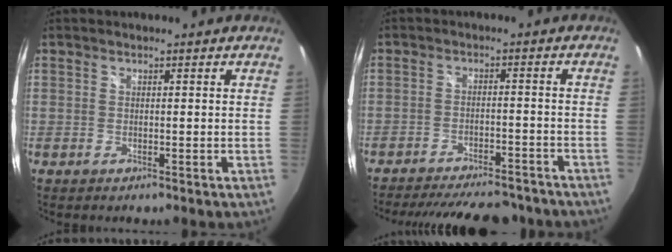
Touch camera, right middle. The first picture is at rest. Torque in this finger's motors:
{"motor_torque": [1.07, -1.07, 0.14, 0.04]}